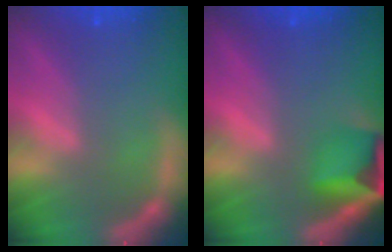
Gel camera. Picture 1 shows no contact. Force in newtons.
{"total": 5.4}